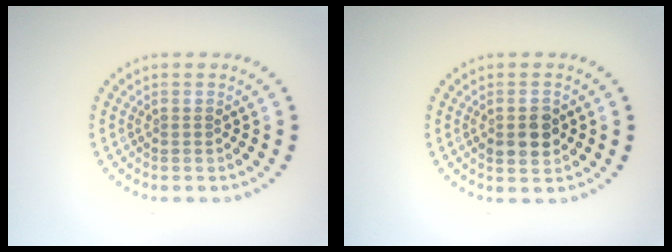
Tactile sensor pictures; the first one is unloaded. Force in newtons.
{"total": 3.0, "press": 3.0, "slide": 0.2}